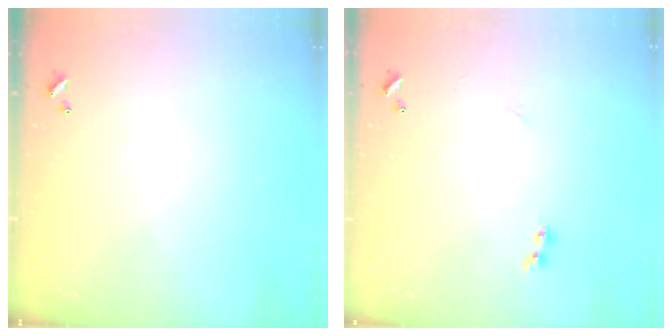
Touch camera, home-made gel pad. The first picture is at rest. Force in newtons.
{"total": 1.6, "press": 1.3, "slide": 0.9}